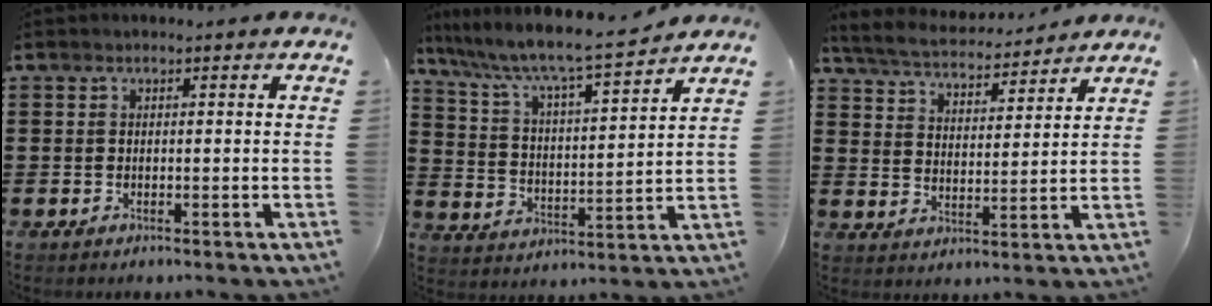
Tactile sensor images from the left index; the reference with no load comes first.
{"total": 6.3, "force": [5.4, 0.4, 3.2], "torque": [-0.087, -0.039, 0.083]}
{"total": 5.1, "force": [5.0, 0.3, 1.0], "torque": [-0.045, -0.031, 0.084]}